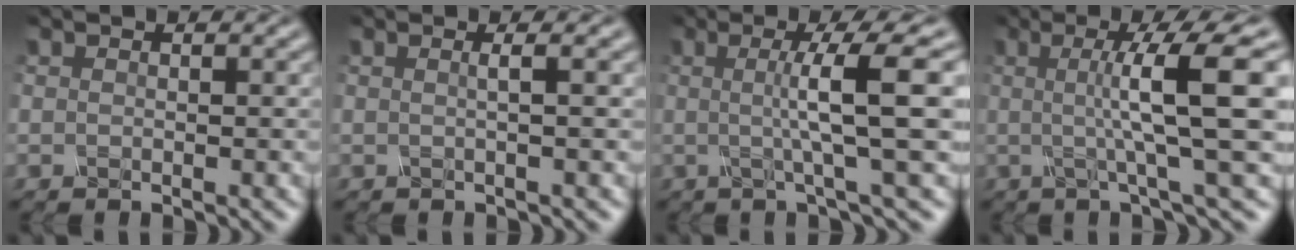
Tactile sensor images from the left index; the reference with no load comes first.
{"total": 2.2, "force": [0.3, 0.8, 2.0], "torque": [-0.021, 0.001, -0.015]}
{"total": 7.2, "force": [0.6, 1.0, 7.1], "torque": [-0.108, 0.013, 0.007]}
{"total": 9.1, "force": [1.0, 1.4, 9.0], "torque": [-0.122, 0.012, 0.016]}